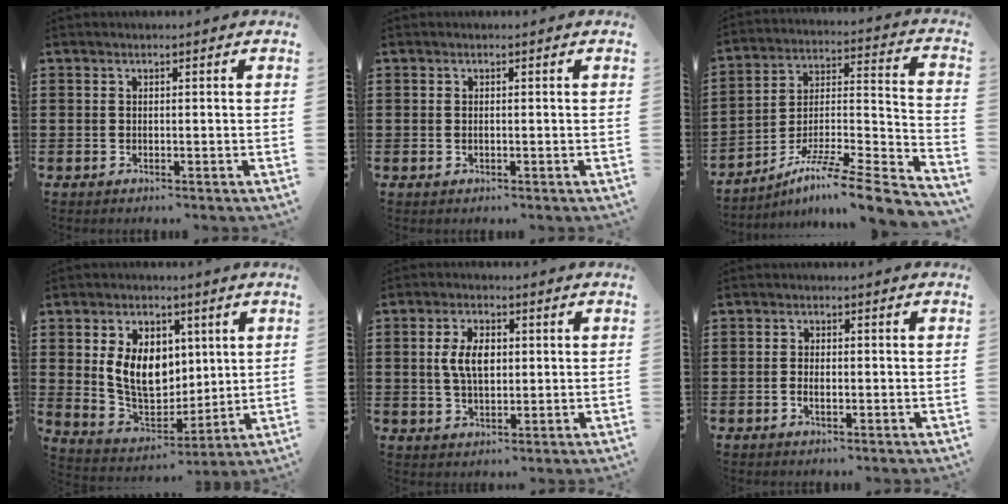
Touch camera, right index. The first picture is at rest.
{"total": 0.6, "force": [0.0, 0.2, 0.5], "torque": [-0.013, -0.002, 0.001]}
{"total": 8.1, "force": [-6.3, 0.3, 5.1], "torque": [-0.084, -0.004, -0.128]}
{"total": 10.0, "force": [2.0, 7.4, 6.4], "torque": [-0.148, 0.009, 0.034]}
{"total": 5.6, "force": [0.6, 3.0, 4.7], "torque": [-0.095, 0.006, 0.005]}
{"total": 1.7, "force": [-0.5, 0.8, 1.4], "torque": [-0.025, 0.002, -0.010]}